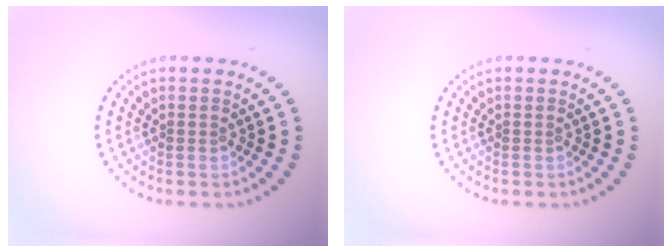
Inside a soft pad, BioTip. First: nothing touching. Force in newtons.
{"total": 0.0}